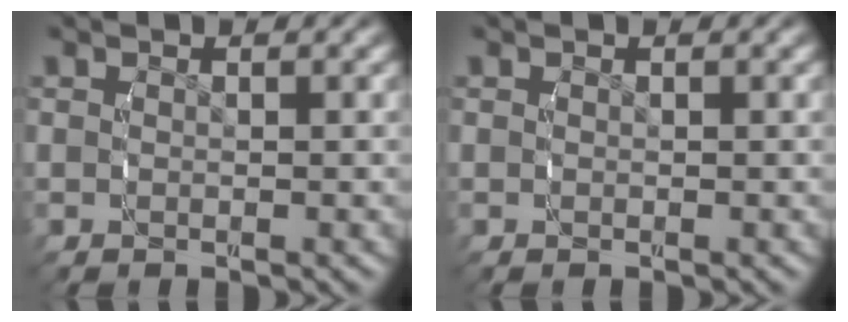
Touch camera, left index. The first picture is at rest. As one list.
[{"total": 0.0}]